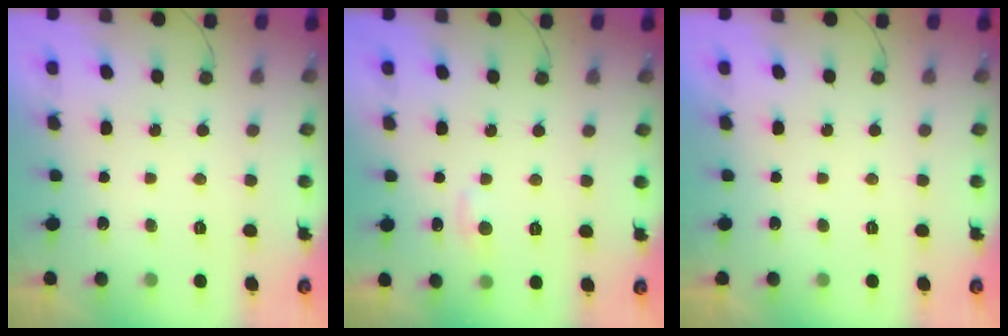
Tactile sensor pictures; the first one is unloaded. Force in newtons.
{"total": 4.5, "press": 4.4, "slide": 0.7}
{"total": 0.0}